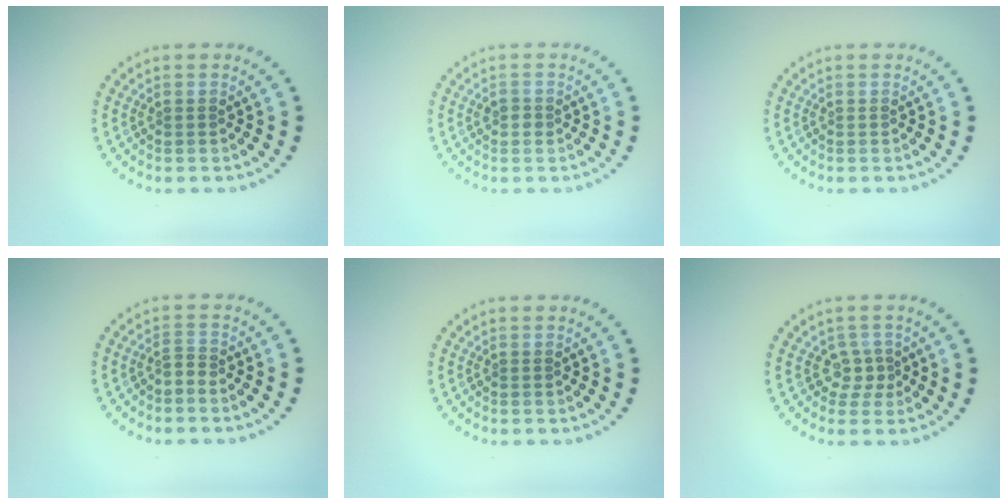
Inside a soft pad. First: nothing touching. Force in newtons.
{"total": 0.9, "press": 0.9, "slide": 0.1}
{"total": 0.0}
{"total": 1.0, "press": 0.5, "slide": 0.9}
{"total": 0.0}
{"total": 1.7, "press": 1.2, "slide": 1.2}